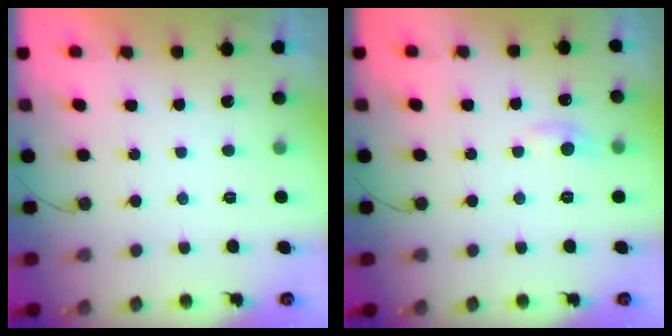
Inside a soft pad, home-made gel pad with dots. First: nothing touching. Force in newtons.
{"total": 5.9, "press": 5.8, "slide": 0.8}